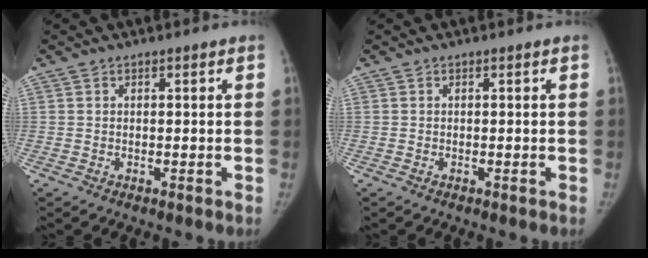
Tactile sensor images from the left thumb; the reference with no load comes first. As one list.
[{"total": 0.0}]